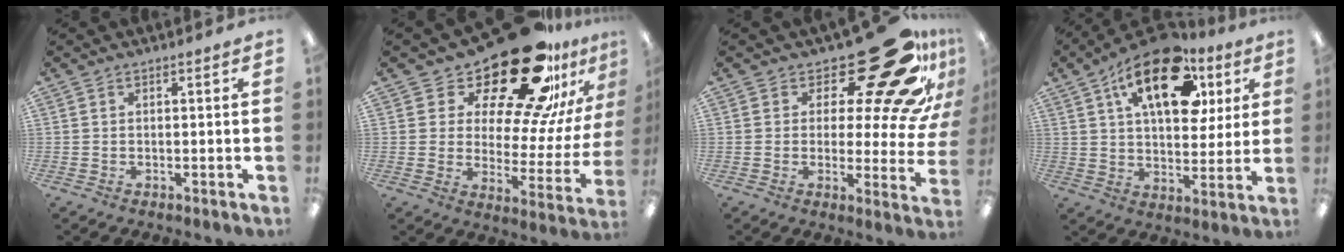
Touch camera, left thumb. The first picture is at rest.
{"total": 26.8, "force": [20.0, 9.5, 15.1], "torque": [-0.224, -0.141, 0.332]}
{"total": 25.1, "force": [14.5, 9.5, 18.3], "torque": [-0.224, -0.108, 0.235]}
{"total": 20.5, "force": [10.2, 10.3, 14.5], "torque": [-0.220, -0.031, 0.171]}